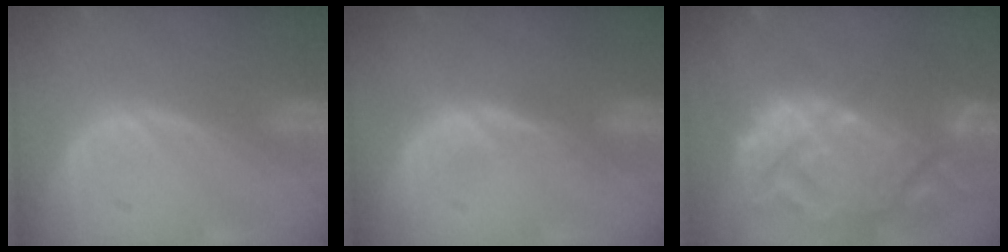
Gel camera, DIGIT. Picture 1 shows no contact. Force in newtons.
{"total": 1.0, "press": 1.0, "slide": 0.1}
{"total": 15.1, "press": 12.9, "slide": 7.7}